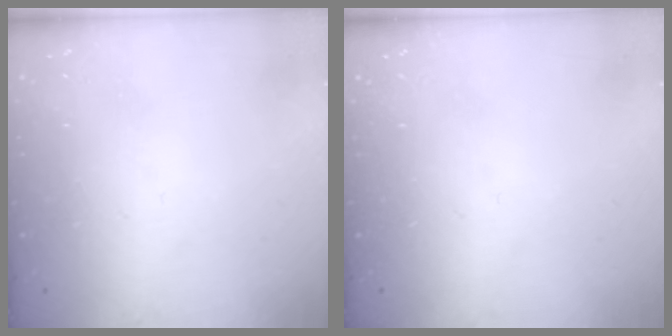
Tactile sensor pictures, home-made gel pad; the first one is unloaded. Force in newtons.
{"total": 0.0}